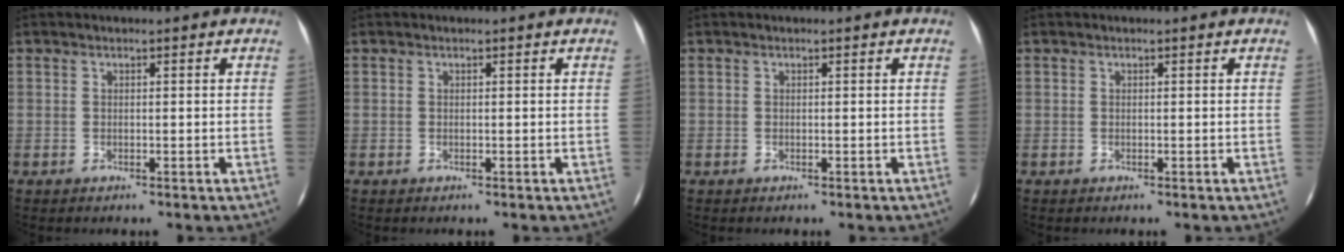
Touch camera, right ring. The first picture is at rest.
{"total": 0.0}
{"total": 0.0}
{"total": 0.0}